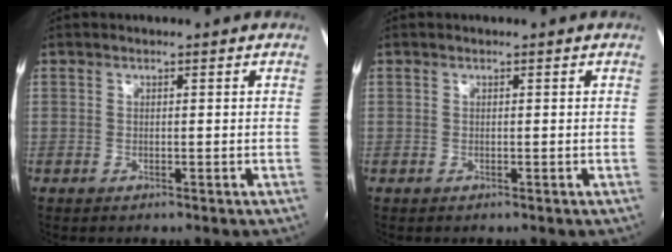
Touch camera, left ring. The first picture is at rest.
{"total": 0.0}